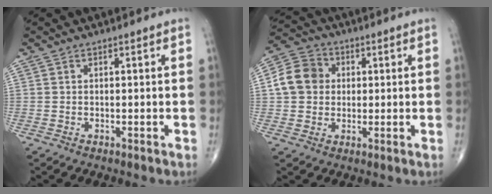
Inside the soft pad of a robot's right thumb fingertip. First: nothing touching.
{"total": 9.3, "force": [1.0, 8.2, 4.3], "torque": [-0.062, 0.015, 0.006]}